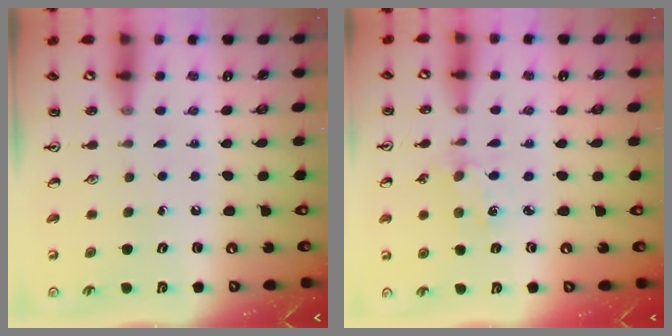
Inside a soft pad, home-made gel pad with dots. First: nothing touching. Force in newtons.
{"total": 1.4, "press": 1.4, "slide": 0.2}